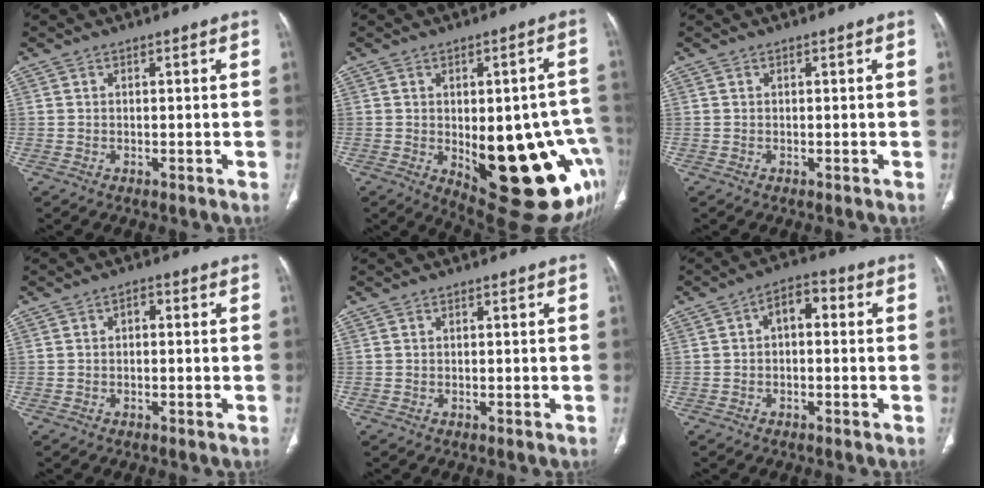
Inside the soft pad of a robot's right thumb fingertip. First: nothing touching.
{"total": 23.6, "force": [-6.0, 9.8, 20.6], "torque": [-0.196, 0.006, -0.047]}
{"total": 0.0}
{"total": 1.5, "force": [0.0, 1.0, 1.2], "torque": [-0.015, 0.009, -0.003]}
{"total": 0.0}
{"total": 5.4, "force": [0.4, 3.2, 4.3], "torque": [-0.053, 0.022, -0.004]}